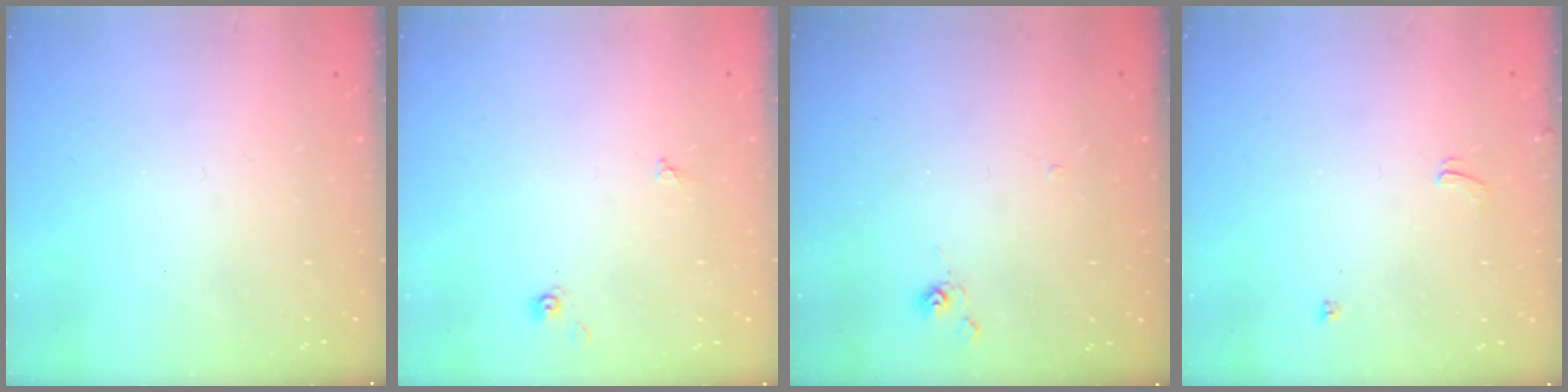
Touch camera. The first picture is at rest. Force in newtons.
{"total": 2.2, "press": 2.1, "slide": 0.3}
{"total": 5.1, "press": 5.1, "slide": 0.3}
{"total": 2.7, "press": 2.7, "slide": 0.3}